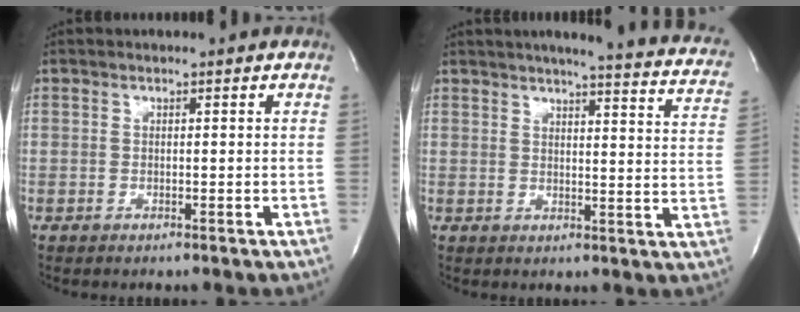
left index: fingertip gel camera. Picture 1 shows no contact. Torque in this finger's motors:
{"motor_torque": [-0.10, -0.11, 0.32, 0.08]}